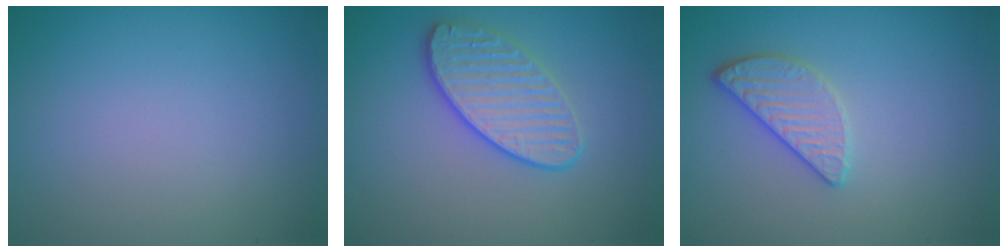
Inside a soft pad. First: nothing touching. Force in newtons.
{"total": 3.4, "press": 3.2, "slide": 1.0}
{"total": 2.5, "press": 2.3, "slide": 0.8}